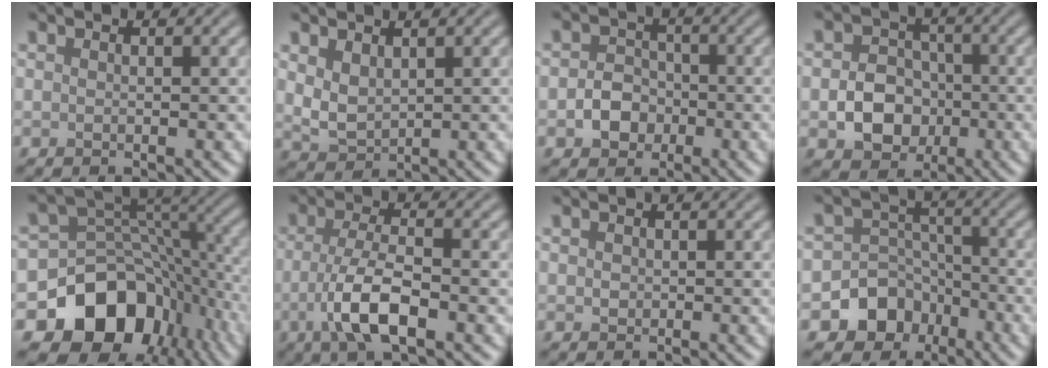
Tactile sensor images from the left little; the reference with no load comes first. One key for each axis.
{"total": 2.6, "fx": 1.2, "fy": 1.6, "fz": 1.7, "tx": -0.039, "ty": -0.004, "tz": 0.030}
{"total": 3.0, "fx": -1.1, "fy": 2.5, "fz": 1.3, "tx": -0.017, "ty": 0.003, "tz": -0.023}
{"total": 5.0, "fx": -1.4, "fy": 4.0, "fz": 2.6, "tx": -0.034, "ty": -0.001, "tz": -0.024}
{"total": 12.9, "fx": -6.1, "fy": 9.6, "fz": 6.0, "tx": -0.116, "ty": -0.013, "tz": -0.102}
{"total": 5.5, "fx": -1.9, "fy": 1.9, "fz": 4.8, "tx": -0.098, "ty": -0.003, "tz": -0.039}
{"total": 0.6, "fx": 0.1, "fy": 0.6, "fz": 0.2, "tx": -0.002, "ty": -0.001, "tz": 0.000}
{"total": 7.3, "fx": -3.9, "fy": 5.9, "fz": 1.8, "tx": -0.007, "ty": 0.000, "tz": -0.090}